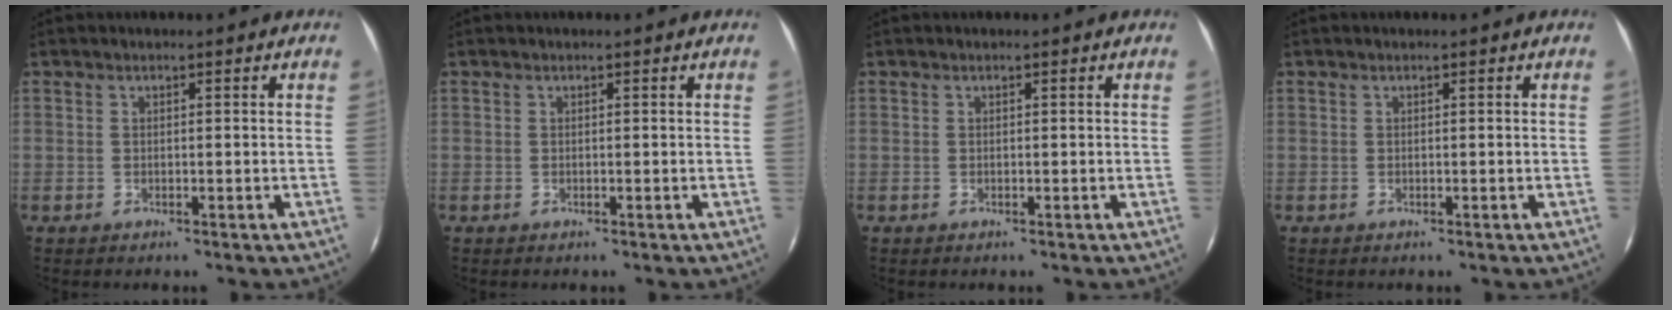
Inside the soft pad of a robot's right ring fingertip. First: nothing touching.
{"total": 0.0}
{"total": 0.0}
{"total": 0.0}